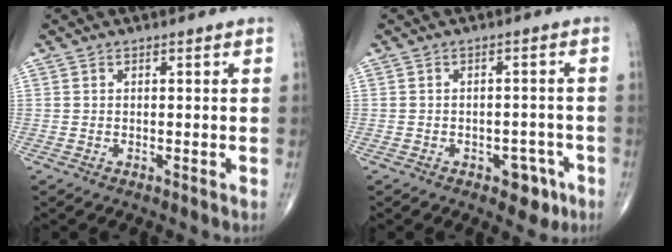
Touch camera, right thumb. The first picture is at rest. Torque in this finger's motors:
{"motor_torque": [0.57, 0.44, 0.14, -0.38, -0.02]}